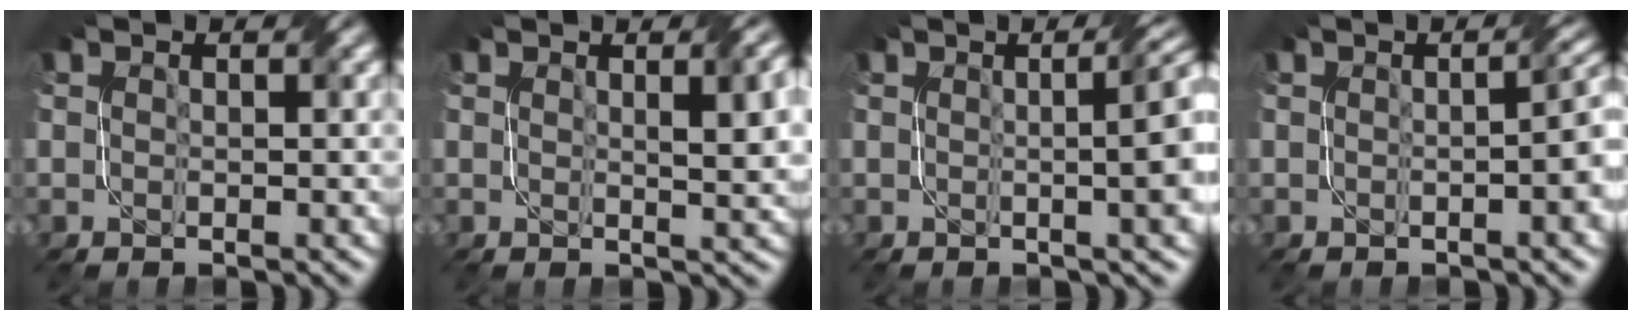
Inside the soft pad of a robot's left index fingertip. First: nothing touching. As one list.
[{"total": 4.8, "force": [1.6, 1.4, 4.3], "torque": [-0.042, 0.008, 0.022]}, {"total": 9.0, "force": [0.8, 3.7, 8.2], "torque": [-0.039, 0.029, -0.003]}, {"total": 4.9, "force": [-0.3, 1.8, 4.6], "torque": [-0.027, 0.013, -0.001]}]